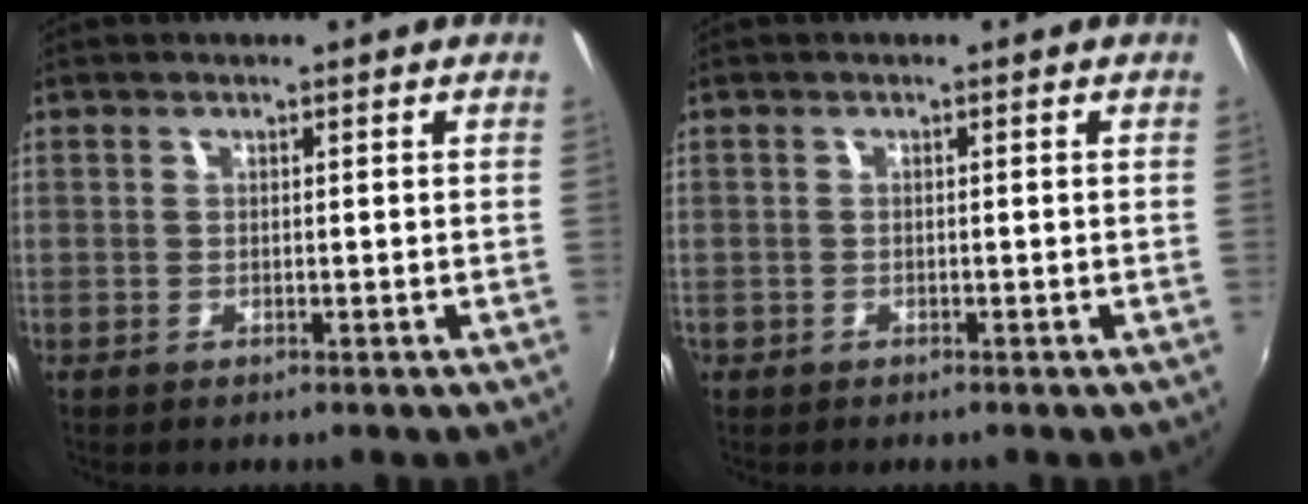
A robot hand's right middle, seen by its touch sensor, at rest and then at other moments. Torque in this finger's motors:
{"motor_torque": [-0.05, 0.06, 0.01, -0.01]}